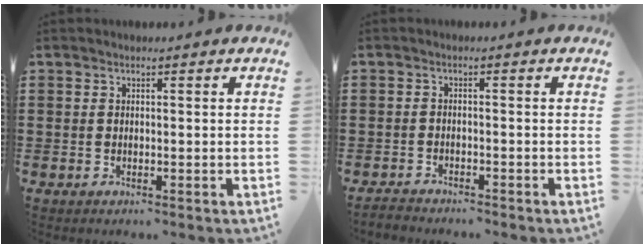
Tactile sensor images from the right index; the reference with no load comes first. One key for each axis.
{"total": 1.6, "fx": -1.6, "fy": 0.1, "fz": 0.0, "tx": -0.006, "ty": 0.000, "tz": -0.035}